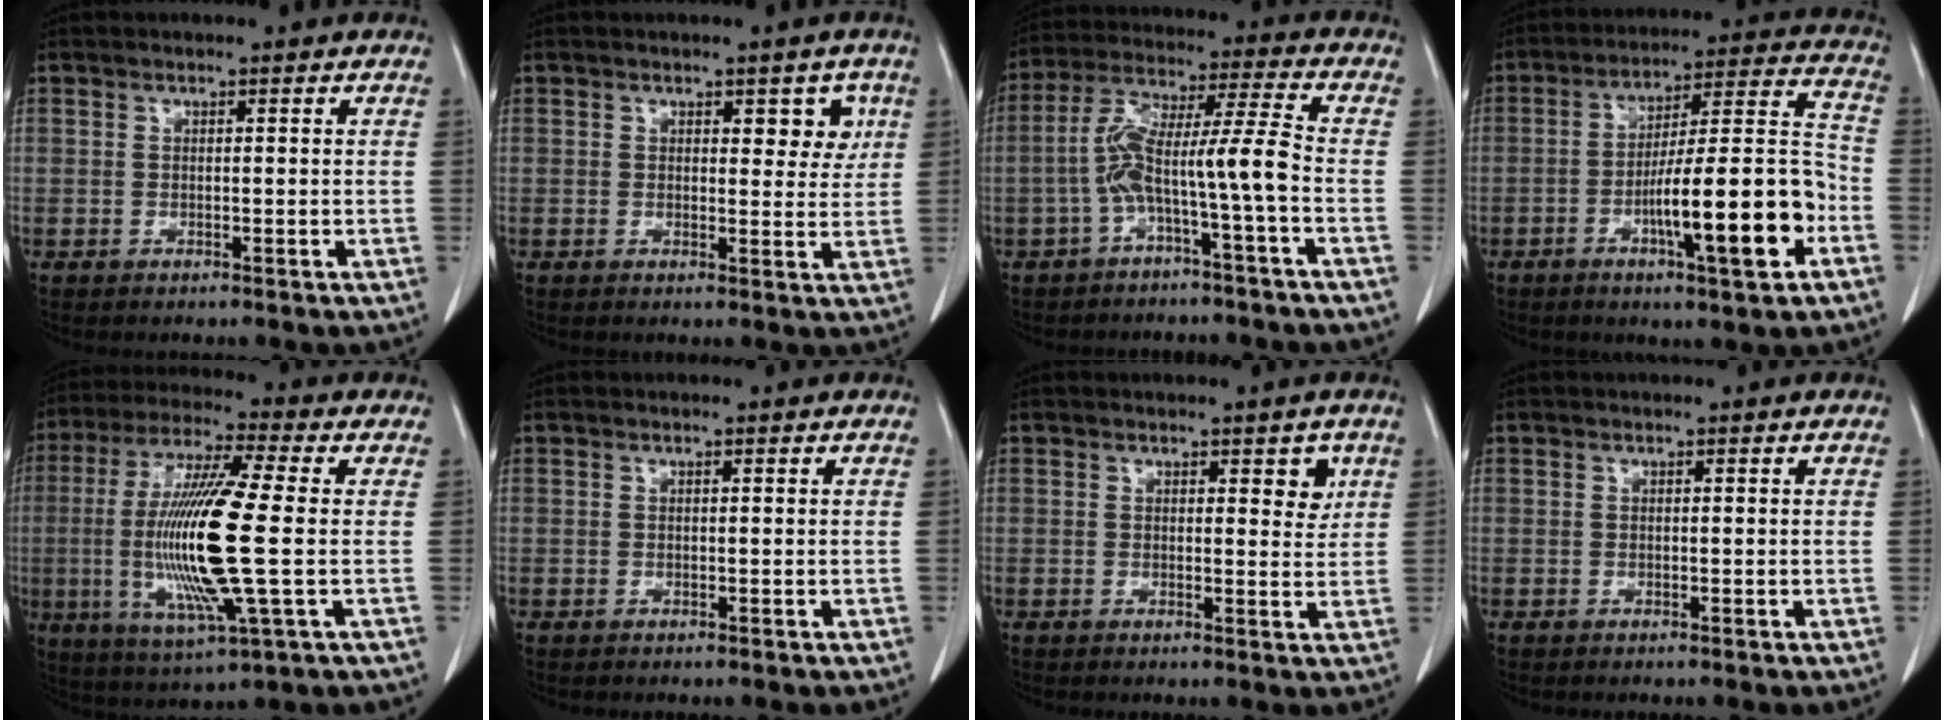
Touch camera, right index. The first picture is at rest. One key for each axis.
{"total": 4.1, "fx": 1.7, "fy": 2.1, "fz": 3.0, "tx": -0.022, "ty": -0.001, "tz": 0.019}
{"total": 9.7, "fx": -3.0, "fy": -0.5, "fz": 9.2, "tx": -0.176, "ty": 0.035, "tz": -0.055}
{"total": 16.5, "fx": -5.9, "fy": 1.7, "fz": 15.4, "tx": -0.242, "ty": 0.011, "tz": -0.088}
{"total": 17.5, "fx": -1.3, "fy": 1.2, "fz": 17.4, "tx": -0.361, "ty": -0.010, "tz": -0.028}
{"total": 0.0}
{"total": 3.1, "fx": 1.5, "fy": 1.2, "fz": 2.4, "tx": -0.025, "ty": -0.007, "tz": 0.017}
{"total": 0.0}